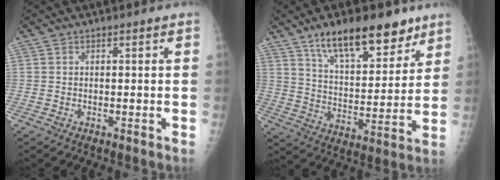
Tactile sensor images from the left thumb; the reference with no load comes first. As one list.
[{"total": 17.3, "force": [11.5, 7.1, 10.7], "torque": [-0.122, -0.058, 0.193]}]